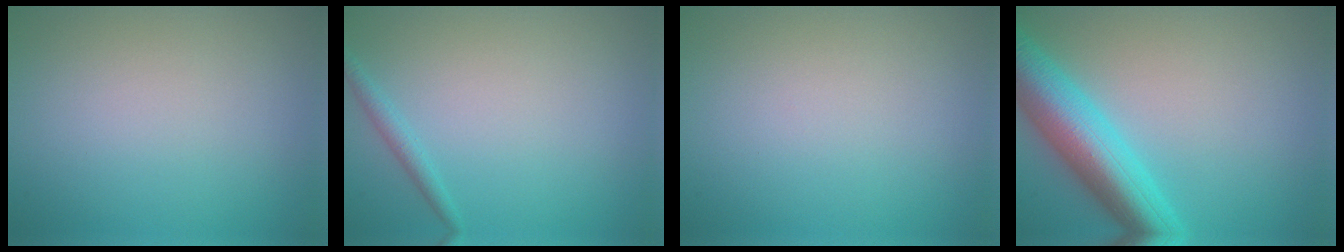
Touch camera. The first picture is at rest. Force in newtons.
{"total": 1.2, "press": 1.2, "slide": 0.1}
{"total": 0.0}
{"total": 7.7, "press": 7.7, "slide": 0.3}